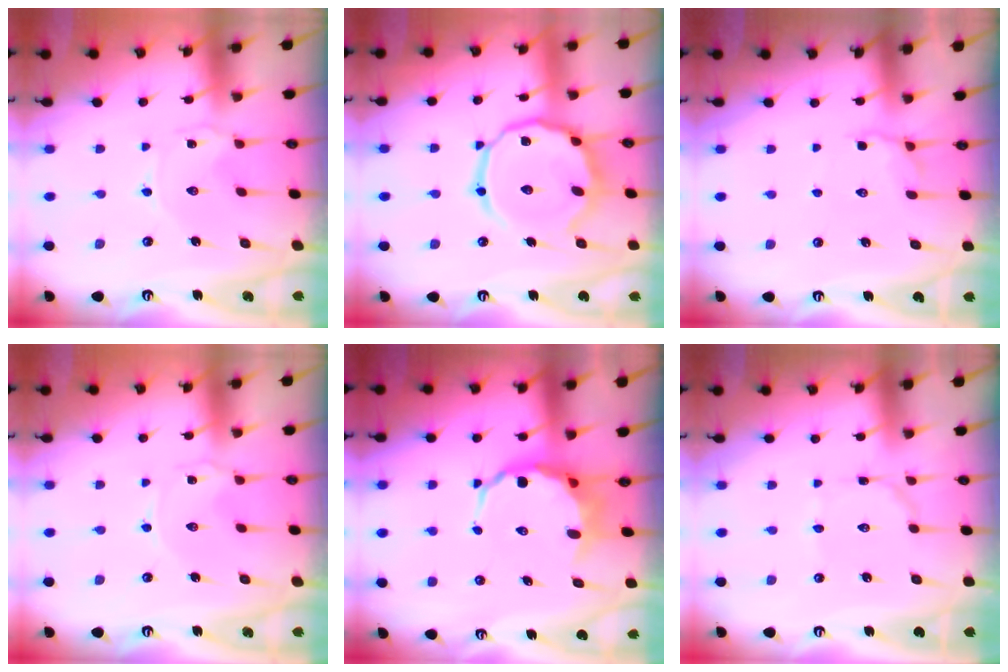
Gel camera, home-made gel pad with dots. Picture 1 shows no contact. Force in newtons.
{"total": 17.1, "press": 17.0, "slide": 1.3}
{"total": 6.2, "press": 5.9, "slide": 2.1}
{"total": 0.0}
{"total": 5.7, "press": 5.5, "slide": 1.7}
{"total": 2.2, "press": 2.2, "slide": 0.2}